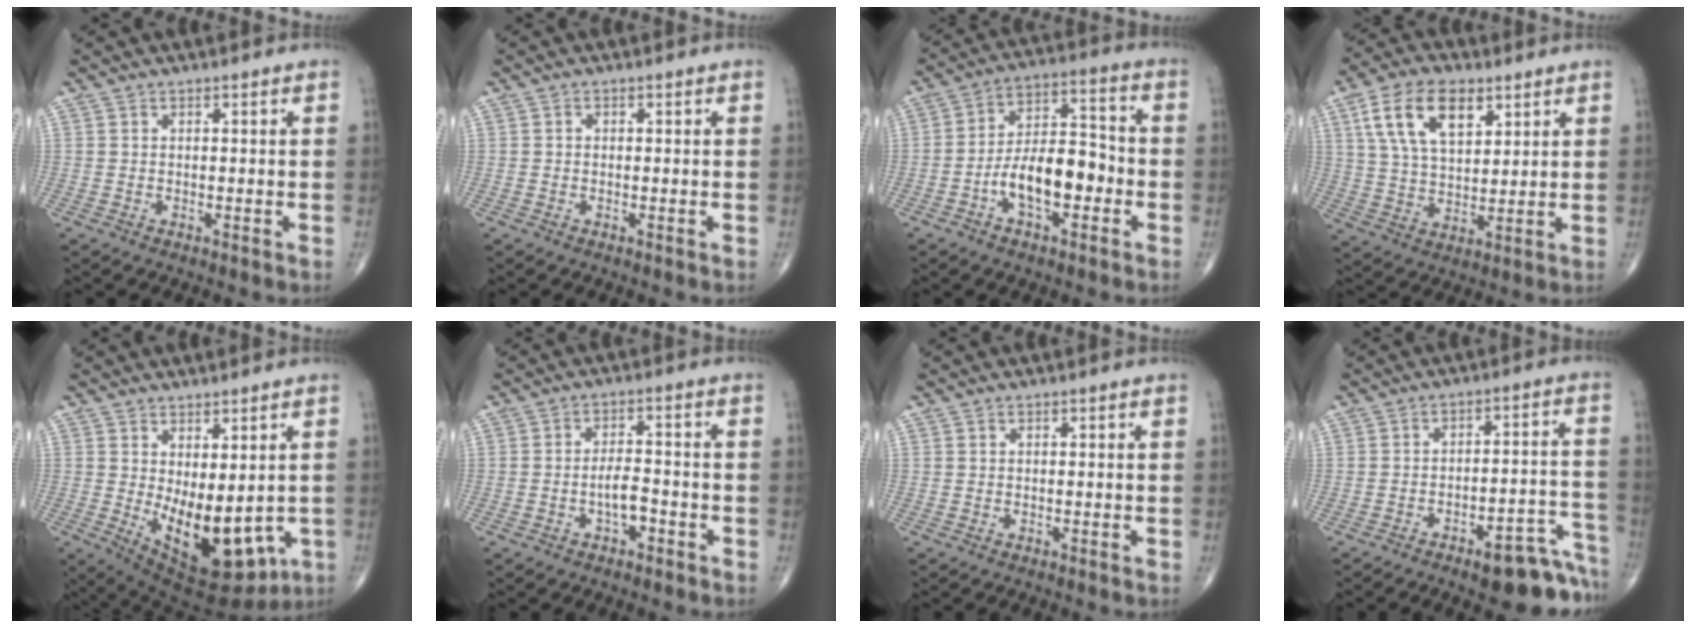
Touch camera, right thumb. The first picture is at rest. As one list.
[{"total": 0.7, "force": [0.1, 0.6, 0.3], "torque": [-0.001, 0.002, -0.001]}, {"total": 12.5, "force": [-3.9, 6.2, 10.2], "torque": [-0.156, 0.043, -0.073]}, {"total": 13.9, "force": [6.3, 7.6, 9.8], "torque": [-0.164, -0.014, 0.118]}, {"total": 15.2, "force": [-1.8, 7.6, 13.0], "torque": [-0.179, -0.022, 0.001]}, {"total": 4.3, "force": [-1.8, 2.1, 3.3], "torque": [-0.050, 0.021, -0.031]}, {"total": 0.0}, {"total": 12.8, "force": [-8.7, 4.1, 8.4], "torque": [-0.064, 0.085, -0.114]}]